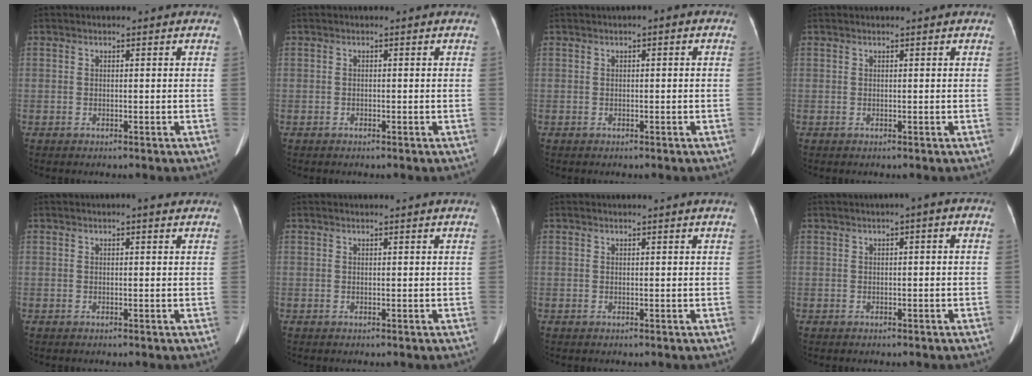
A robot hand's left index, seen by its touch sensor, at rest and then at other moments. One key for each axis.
{"total": 0.0}
{"total": 0.8, "fx": 0.1, "fy": 0.4, "fz": 0.7, "tx": -0.006, "ty": 0.008, "tz": -0.004}
{"total": 0.0}
{"total": 1.6, "fx": 1.2, "fy": 0.4, "fz": 1.0, "tx": -0.014, "ty": 0.008, "tz": 0.014}
{"total": 1.5, "fx": 1.4, "fy": -0.4, "fz": 0.4, "tx": -0.013, "ty": 0.006, "tz": 0.022}
{"total": 1.5, "fx": 1.4, "fy": -0.4, "fz": 0.4, "tx": -0.015, "ty": 0.003, "tz": 0.022}
{"total": 1.3, "fx": 0.2, "fy": 0.3, "fz": 1.3, "tx": -0.014, "ty": 0.010, "tz": -0.001}